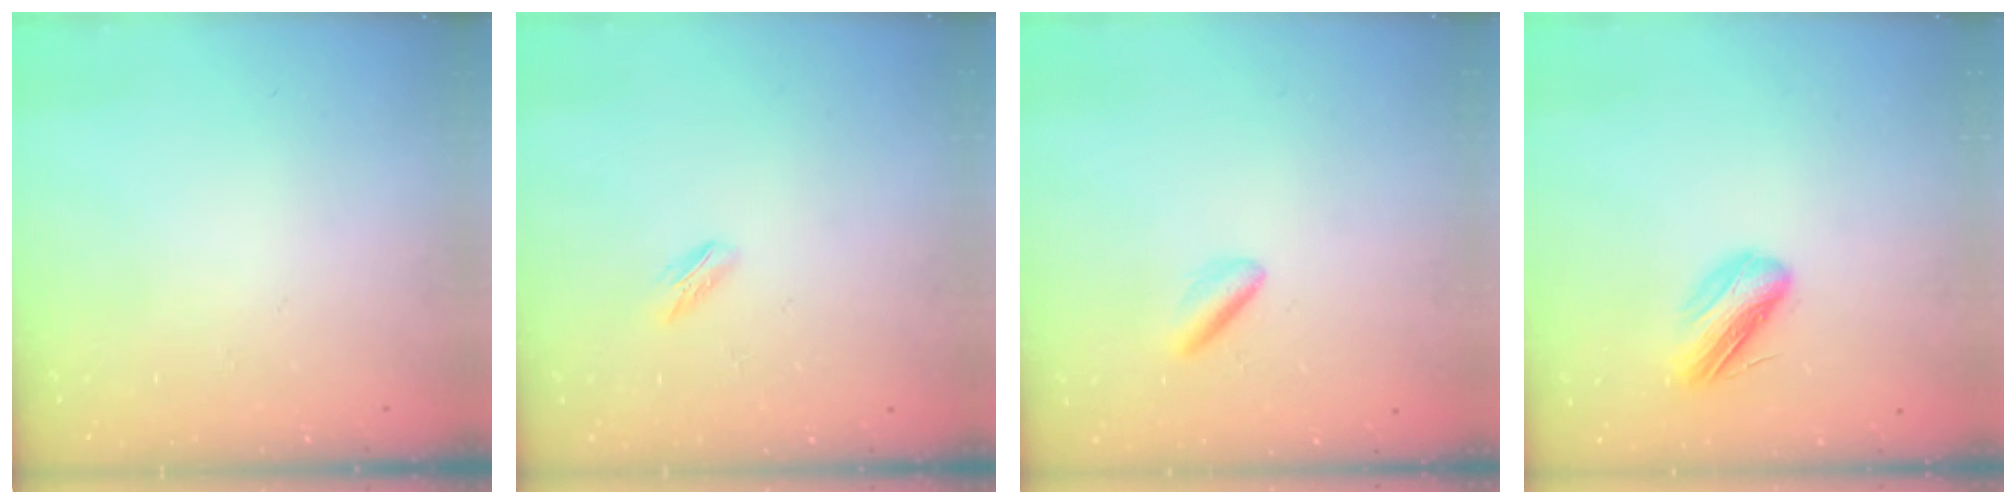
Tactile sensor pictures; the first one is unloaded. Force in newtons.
{"total": 2.2, "press": 2.1, "slide": 0.7}
{"total": 2.4, "press": 2.2, "slide": 0.8}
{"total": 7.3, "press": 7.3, "slide": 0.9}